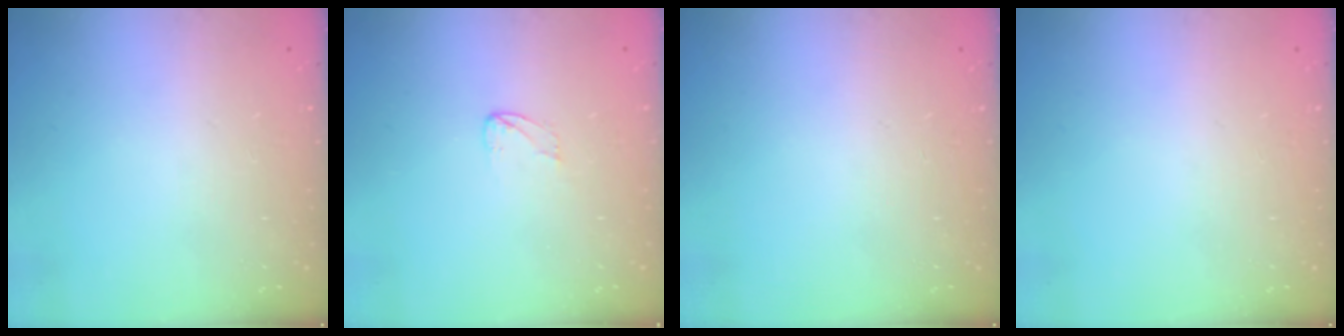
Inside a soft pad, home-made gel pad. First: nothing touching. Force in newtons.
{"total": 3.6, "press": 3.6, "slide": 0.2}
{"total": 0.0}
{"total": 0.0}